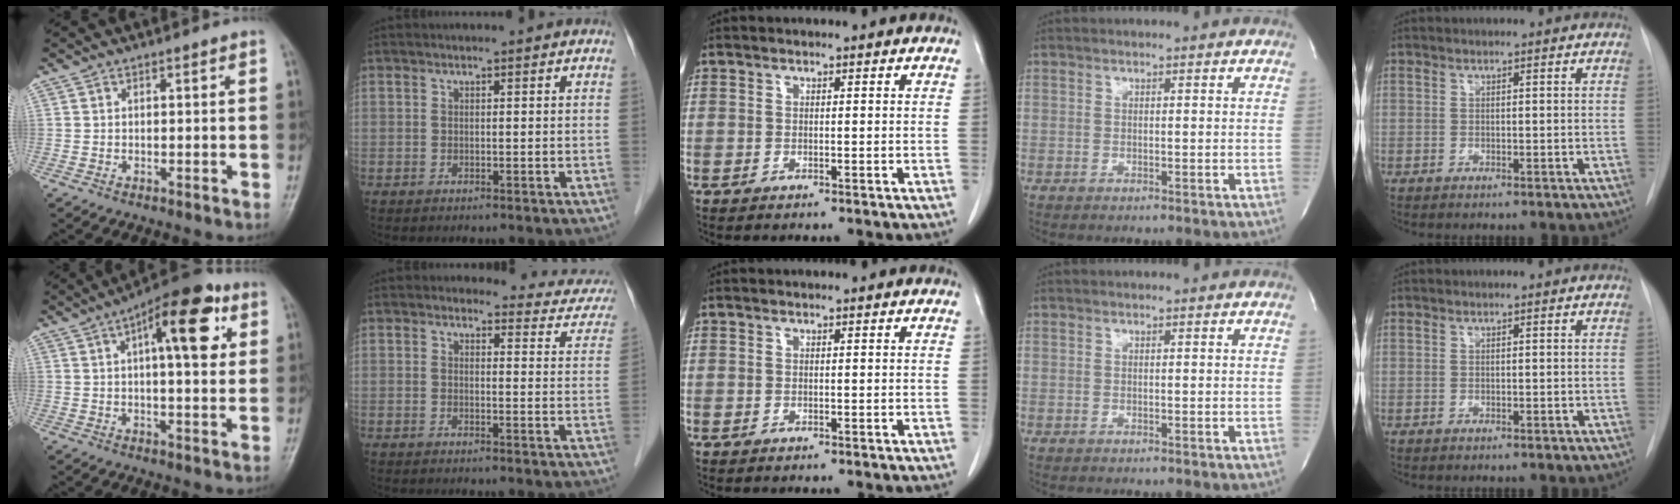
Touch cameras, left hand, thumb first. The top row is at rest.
{"thumb": {"total": 14.8, "force": [5.1, 5.6, 12.6], "torque": [-0.152, 0.007, 0.065]}, "index": {"total": 8.3, "force": [7.8, 2.9, 0.3], "torque": [0.029, -0.029, 0.057]}}